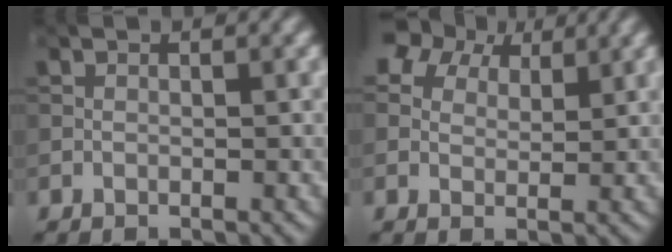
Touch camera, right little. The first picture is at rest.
{"total": 5.4, "force": [3.9, 3.1, 2.2], "torque": [-0.049, 0.013, 0.056]}